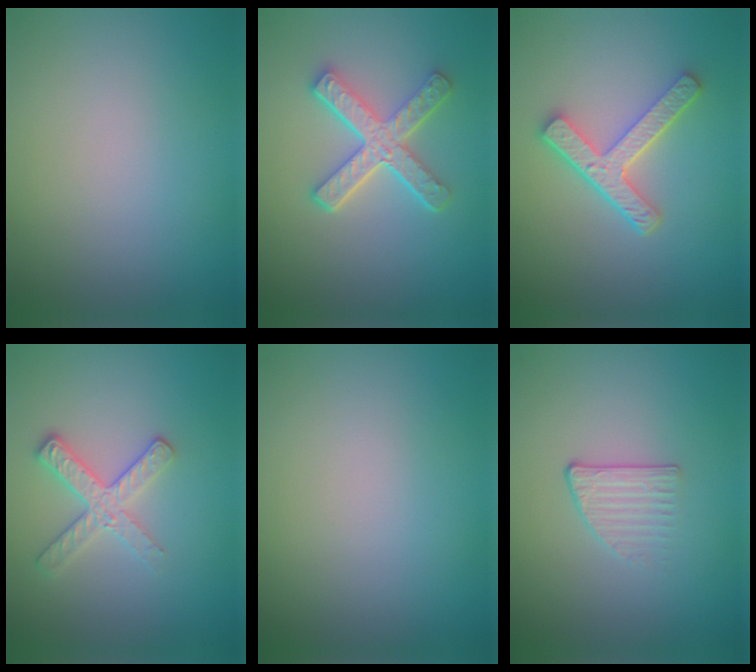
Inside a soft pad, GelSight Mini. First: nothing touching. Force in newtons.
{"total": 5.0, "press": 3.8, "slide": 3.2}
{"total": 4.5, "press": 3.5, "slide": 2.8}
{"total": 2.8, "press": 2.6, "slide": 1.0}
{"total": 0.0}
{"total": 1.6, "press": 1.1, "slide": 1.1}